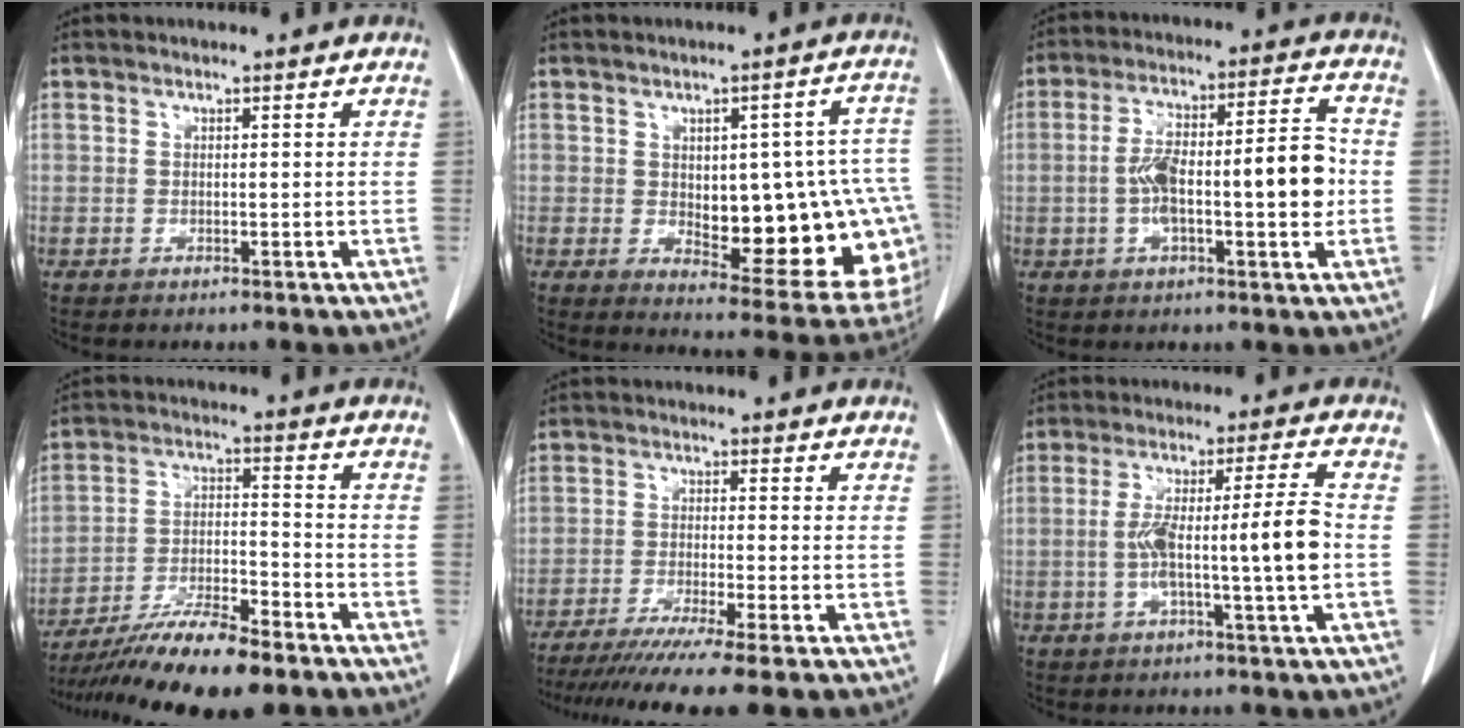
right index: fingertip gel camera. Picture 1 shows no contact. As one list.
[{"total": 20.1, "force": [-1.9, 7.0, 18.8], "torque": [-0.159, 0.024, 0.006]}, {"total": 13.9, "force": [-1.2, 3.4, 13.4], "torque": [-0.224, 0.031, -0.016]}, {"total": 14.0, "force": [-11.0, 1.9, 8.5], "torque": [-0.150, -0.013, -0.188]}, {"total": 12.7, "force": [-10.1, -1.0, 7.5], "torque": [-0.104, -0.038, -0.157]}, {"total": 10.4, "force": [-1.4, -0.5, 10.3], "torque": [-0.184, 0.015, -0.024]}]